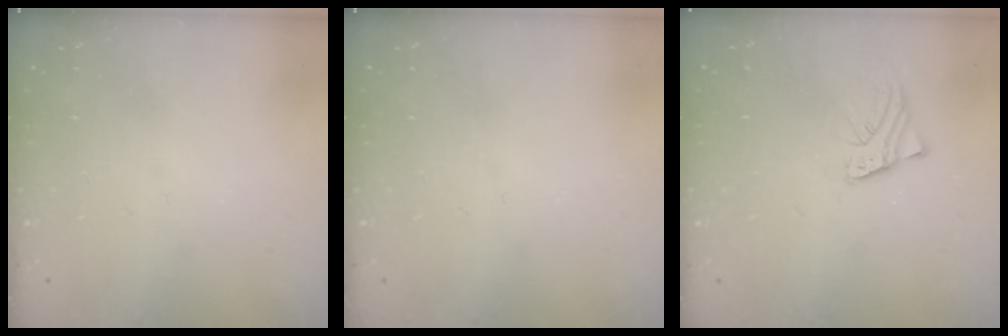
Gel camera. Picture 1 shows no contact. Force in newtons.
{"total": 0.0}
{"total": 2.3, "press": 2.3, "slide": 0.1}